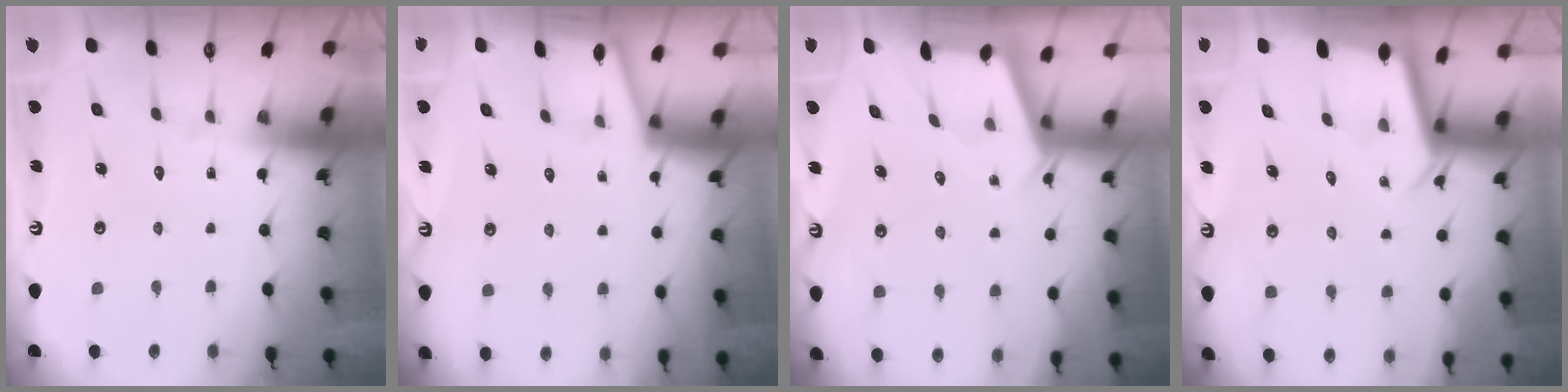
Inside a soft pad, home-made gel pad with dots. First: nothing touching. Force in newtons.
{"total": 0.0}
{"total": 2.2, "press": 2.1, "slide": 0.3}
{"total": 2.0, "press": 2.0, "slide": 0.0}